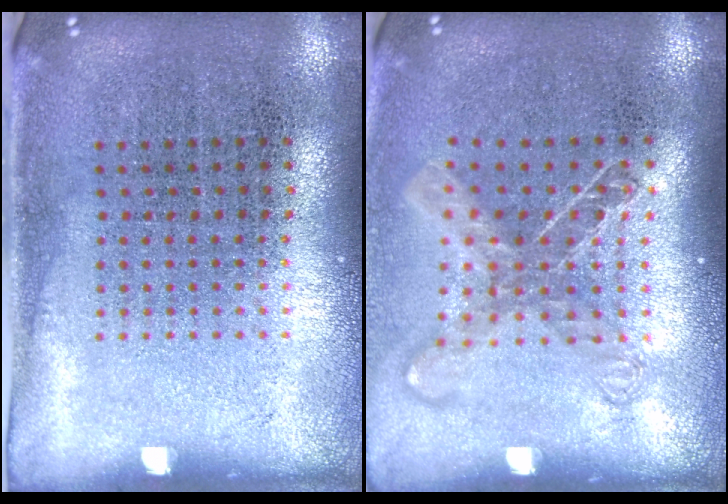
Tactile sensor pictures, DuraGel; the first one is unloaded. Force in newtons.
{"total": 1.5, "press": 1.2, "slide": 0.8}